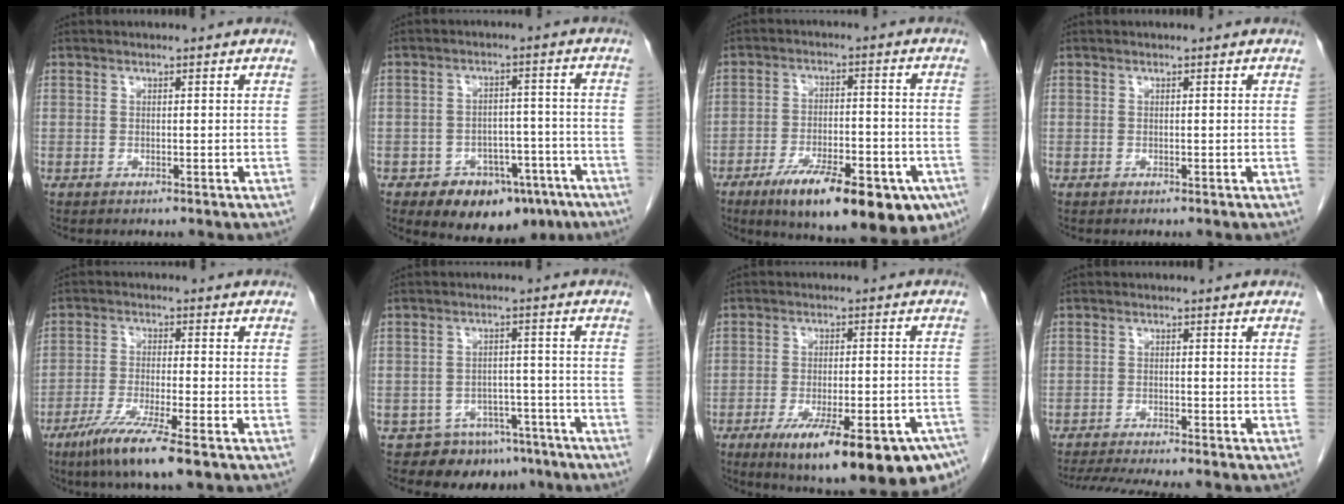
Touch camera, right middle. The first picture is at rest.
{"total": 11.7, "force": [-7.7, 6.9, 5.4], "torque": [-0.051, 0.022, -0.105]}
{"total": 19.6, "force": [-11.9, 6.0, 14.3], "torque": [-0.157, -0.006, -0.173]}
{"total": 0.0}
{"total": 9.6, "force": [-6.1, 0.1, 7.4], "torque": [-0.140, -0.029, -0.103]}
{"total": 8.1, "force": [-6.4, 5.0, 0.9], "torque": [0.006, 0.025, -0.081]}
{"total": 21.3, "force": [-14.0, 4.9, 15.2], "torque": [-0.157, -0.006, -0.187]}
{"total": 11.0, "force": [-9.7, 0.3, 5.0], "torque": [-0.070, -0.014, -0.141]}